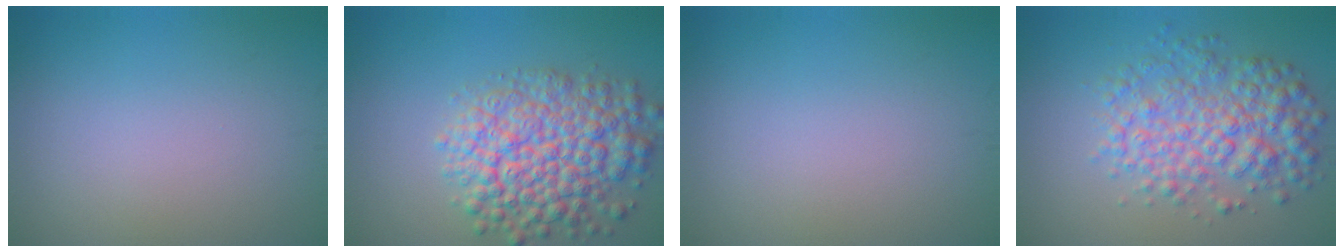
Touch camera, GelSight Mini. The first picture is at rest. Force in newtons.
{"total": 7.8, "press": 7.8, "slide": 0.3}
{"total": 0.0}
{"total": 5.9, "press": 5.9, "slide": 0.0}